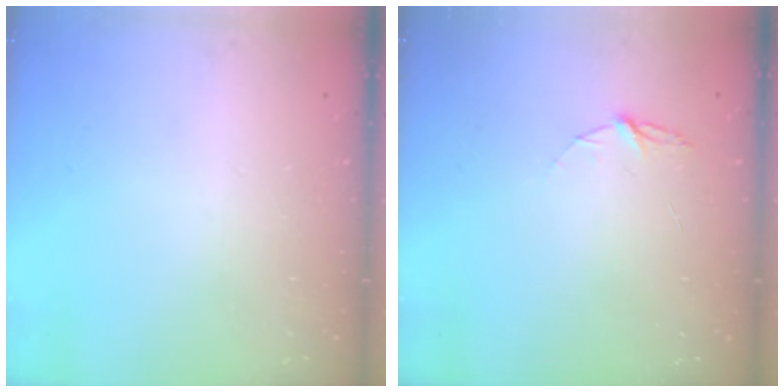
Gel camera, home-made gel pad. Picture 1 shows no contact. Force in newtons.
{"total": 4.0, "press": 4.0, "slide": 0.5}